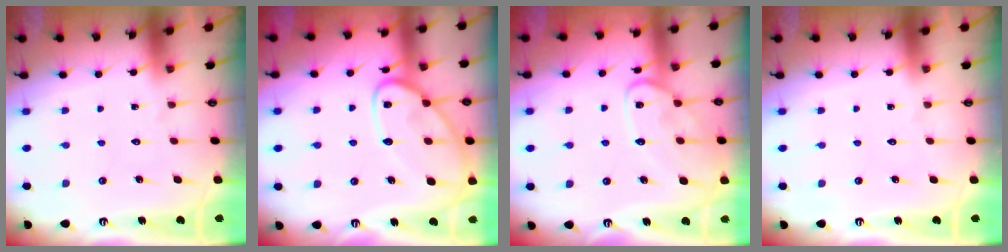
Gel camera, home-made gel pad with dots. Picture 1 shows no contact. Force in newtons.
{"total": 15.0, "press": 14.9, "slide": 0.9}
{"total": 12.7, "press": 12.7, "slide": 1.0}
{"total": 0.0}